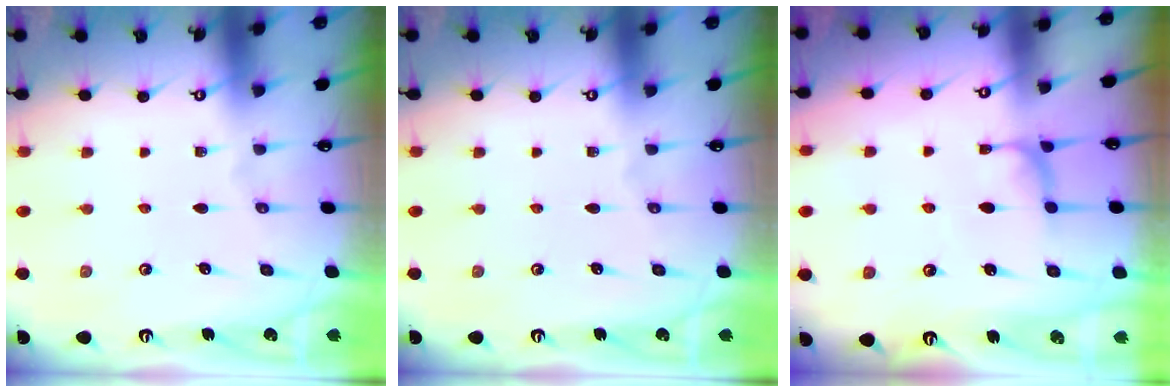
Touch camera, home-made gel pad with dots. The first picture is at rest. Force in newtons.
{"total": 0.0}
{"total": 0.9, "press": 0.8, "slide": 0.5}